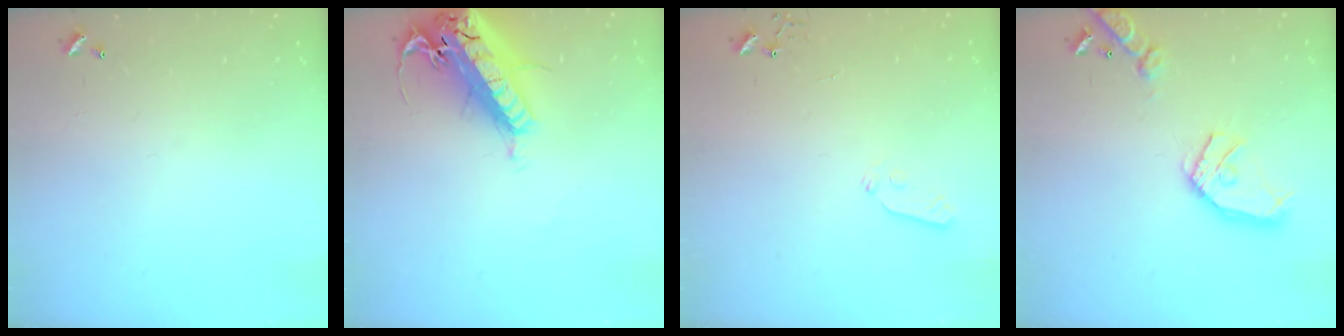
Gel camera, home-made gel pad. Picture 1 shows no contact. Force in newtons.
{"total": 26.2, "press": 25.6, "slide": 5.5}
{"total": 4.8, "press": 4.7, "slide": 0.7}
{"total": 16.6, "press": 16.4, "slide": 2.5}